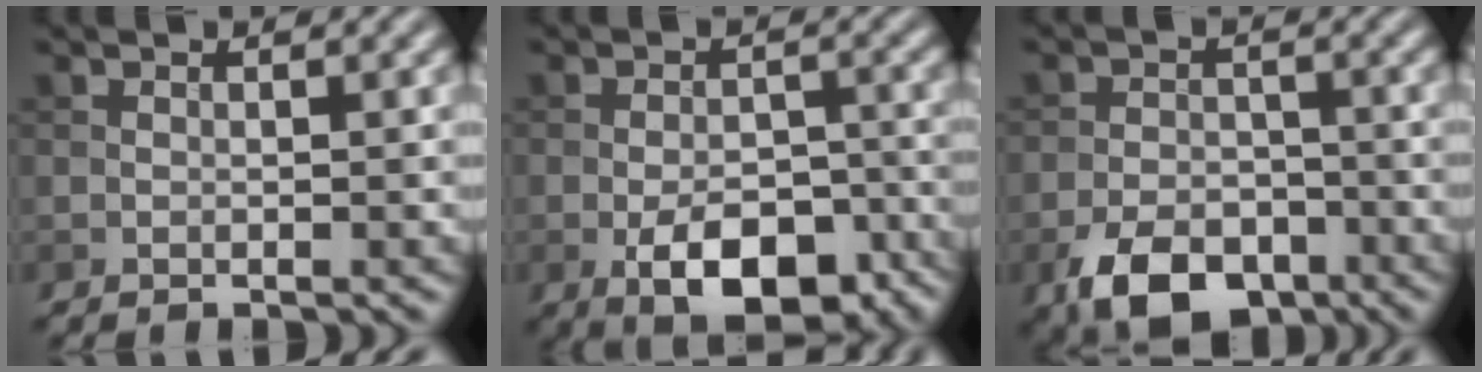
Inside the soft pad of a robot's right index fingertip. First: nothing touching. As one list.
[{"total": 8.2, "force": [-4.0, 4.1, 5.8], "torque": [-0.089, -0.008, -0.060]}, {"total": 7.2, "force": [-4.2, 4.2, 4.1], "torque": [-0.072, -0.007, -0.074]}]